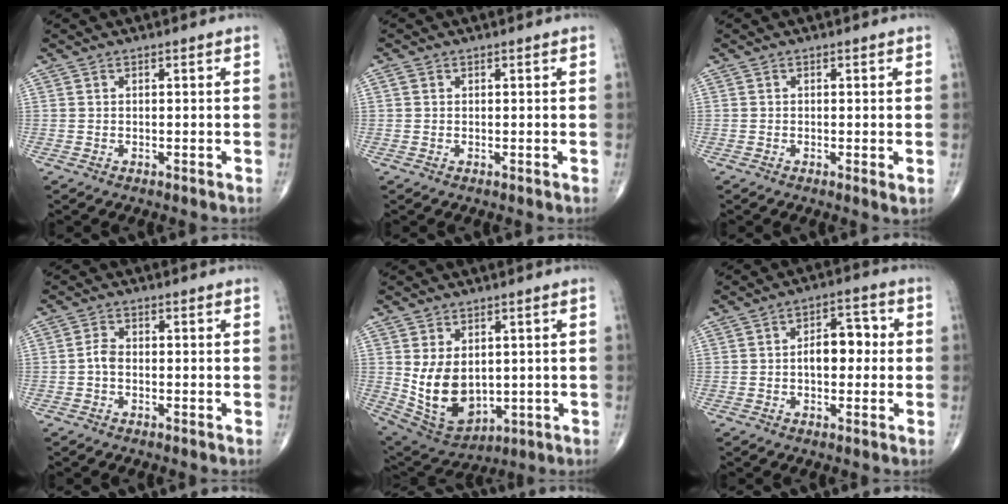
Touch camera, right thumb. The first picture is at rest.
{"total": 0.8, "force": [0.2, 0.7, 0.3], "torque": [-0.005, 0.002, 0.002]}
{"total": 1.2, "force": [-0.2, 0.2, 1.1], "torque": [-0.023, -0.007, -0.007]}
{"total": 2.2, "force": [-0.6, 1.4, 1.6], "torque": [-0.028, 0.006, -0.017]}
{"total": 11.9, "force": [0.6, 8.1, 8.6], "torque": [-0.135, -0.013, 0.042]}
{"total": 7.3, "force": [0.0, 4.4, 5.9], "torque": [-0.065, 0.023, -0.007]}